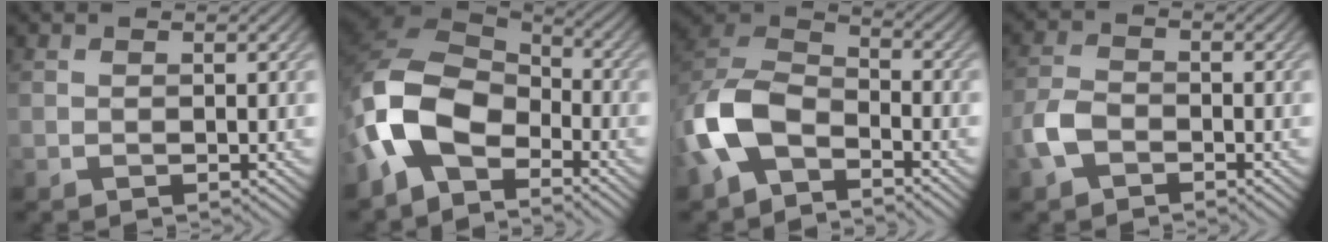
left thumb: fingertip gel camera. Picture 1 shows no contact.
{"total": 11.3, "force": [-5.4, 6.8, 7.2], "torque": [-0.162, -0.008, -0.125]}
{"total": 9.9, "force": [-4.8, 5.8, 6.5], "torque": [-0.145, -0.001, -0.110]}
{"total": 4.0, "force": [-2.1, 2.4, 2.4], "torque": [-0.057, 0.000, -0.055]}